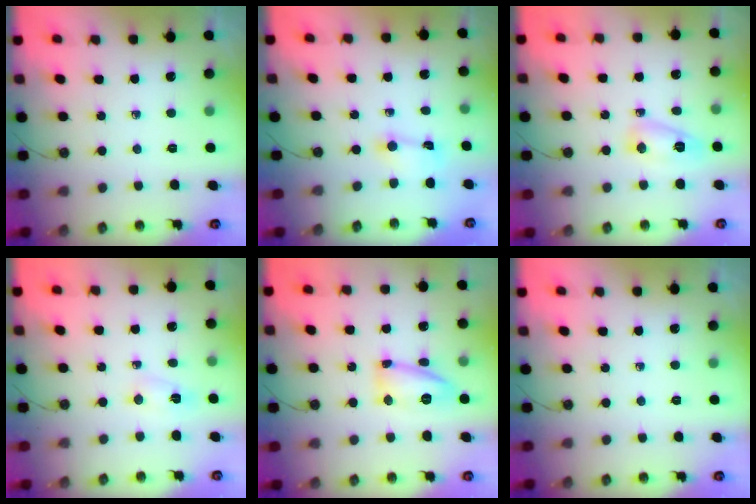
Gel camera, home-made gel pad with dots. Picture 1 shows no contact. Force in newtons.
{"total": 1.8, "press": 1.7, "slide": 0.5}
{"total": 6.1, "press": 6.0, "slide": 0.8}
{"total": 2.3, "press": 2.2, "slide": 0.6}
{"total": 11.6, "press": 11.3, "slide": 2.4}
{"total": 0.0}